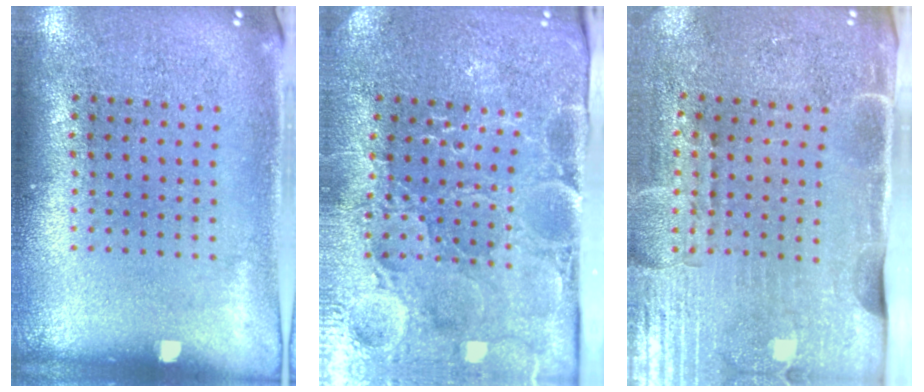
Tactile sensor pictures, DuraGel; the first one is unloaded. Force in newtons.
{"total": 3.8, "press": 3.8, "slide": 0.5}
{"total": 4.5, "press": 3.7, "slide": 2.5}